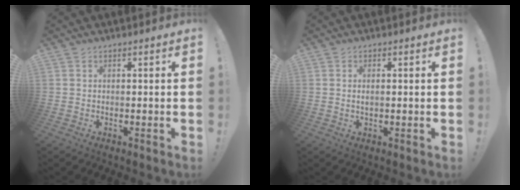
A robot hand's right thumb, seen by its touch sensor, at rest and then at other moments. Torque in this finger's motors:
{"motor_torque": [-0.44, -0.15, -0.05, 0.18, 0.11]}